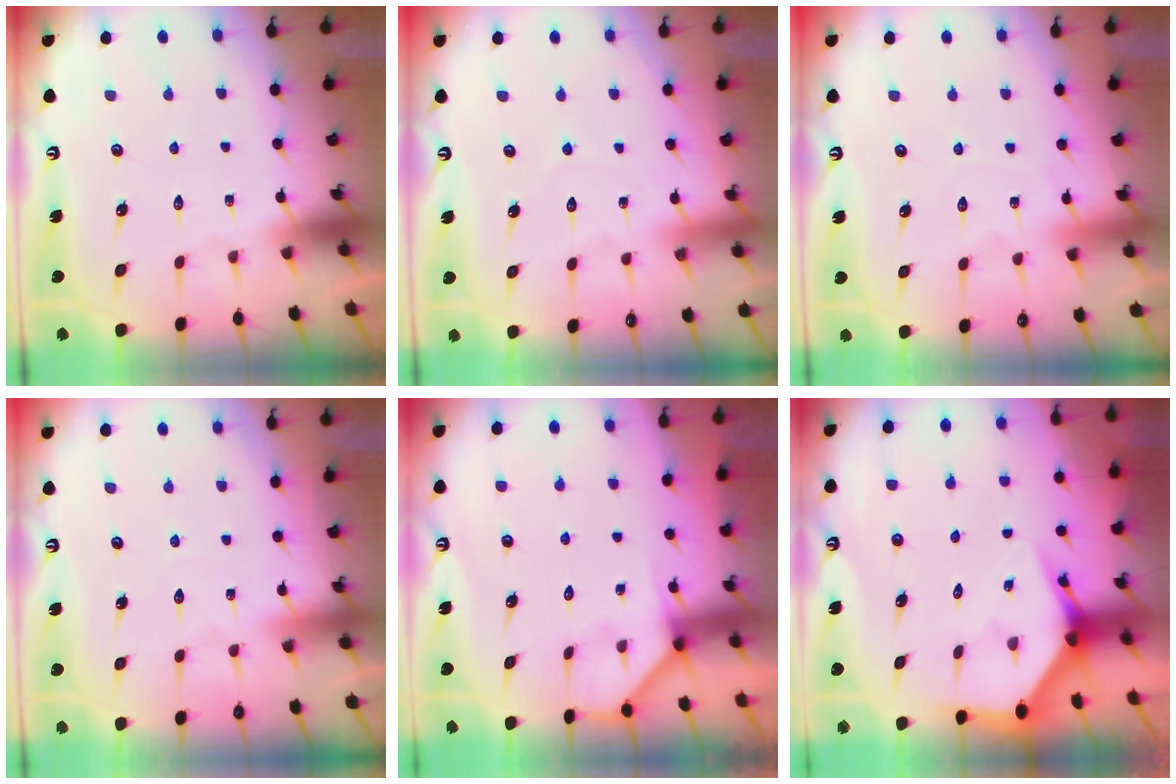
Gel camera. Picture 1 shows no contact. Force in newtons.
{"total": 3.5, "press": 3.5, "slide": 0.4}
{"total": 3.1, "press": 3.1, "slide": 0.4}
{"total": 2.7, "press": 2.7, "slide": 0.3}
{"total": 2.9, "press": 2.9, "slide": 0.5}
{"total": 4.9, "press": 4.9, "slide": 0.4}